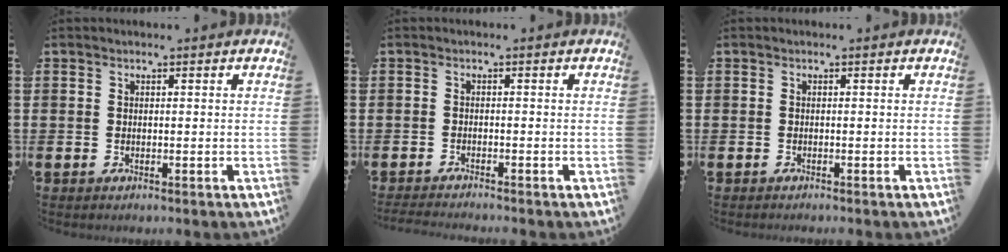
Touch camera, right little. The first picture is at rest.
{"total": 1.2, "force": [-1.1, -0.1, 0.3], "torque": [-0.004, 0.000, -0.022]}
{"total": 0.0}